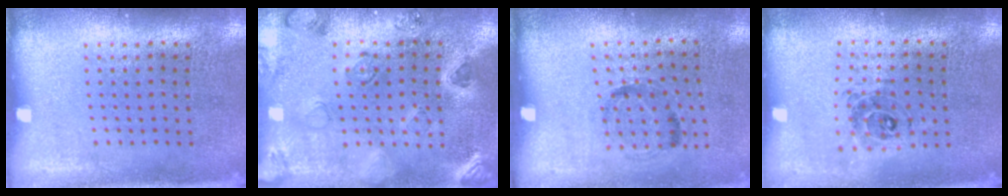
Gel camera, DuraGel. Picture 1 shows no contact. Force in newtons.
{"total": 1.1, "press": 1.1, "slide": 0.3}
{"total": 1.1, "press": 0.6, "slide": 0.9}
{"total": 0.7, "press": 0.7, "slide": 0.0}